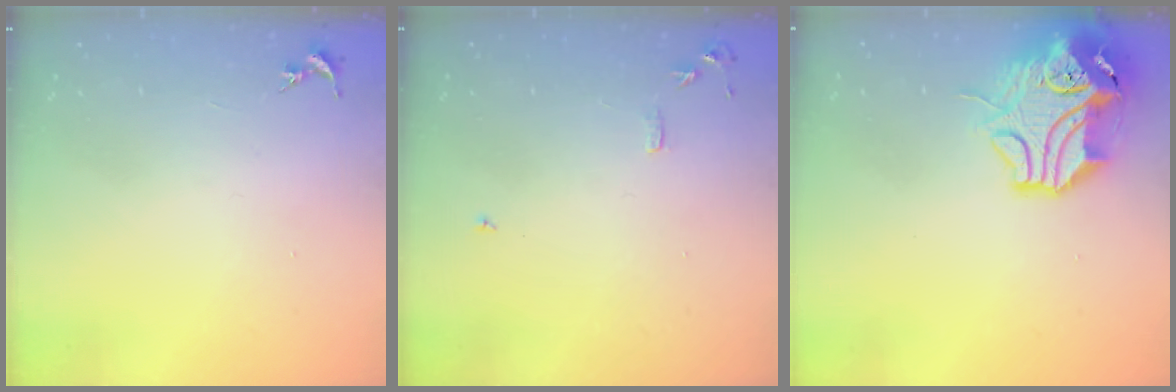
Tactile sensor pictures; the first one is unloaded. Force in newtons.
{"total": 6.5, "press": 6.5, "slide": 0.8}
{"total": 16.1, "press": 15.9, "slide": 2.5}